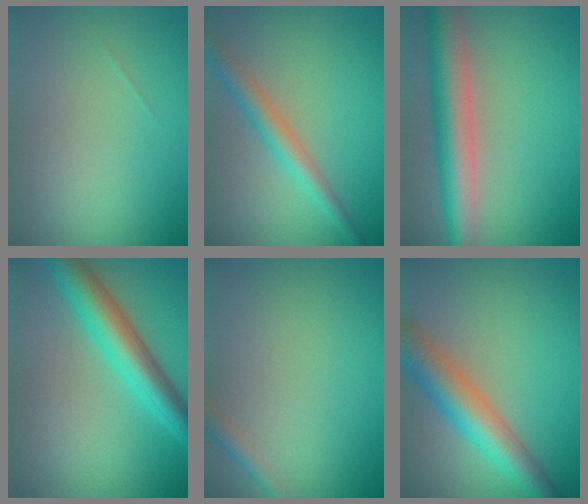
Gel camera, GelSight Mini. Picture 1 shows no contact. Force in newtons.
{"total": 3.0, "press": 3.0, "slide": 0.0}
{"total": 6.9, "press": 6.9, "slide": 0.4}
{"total": 5.7, "press": 5.7, "slide": 0.0}
{"total": 1.3, "press": 1.3, "slide": 0.1}
{"total": 6.0, "press": 6.0, "slide": 0.2}